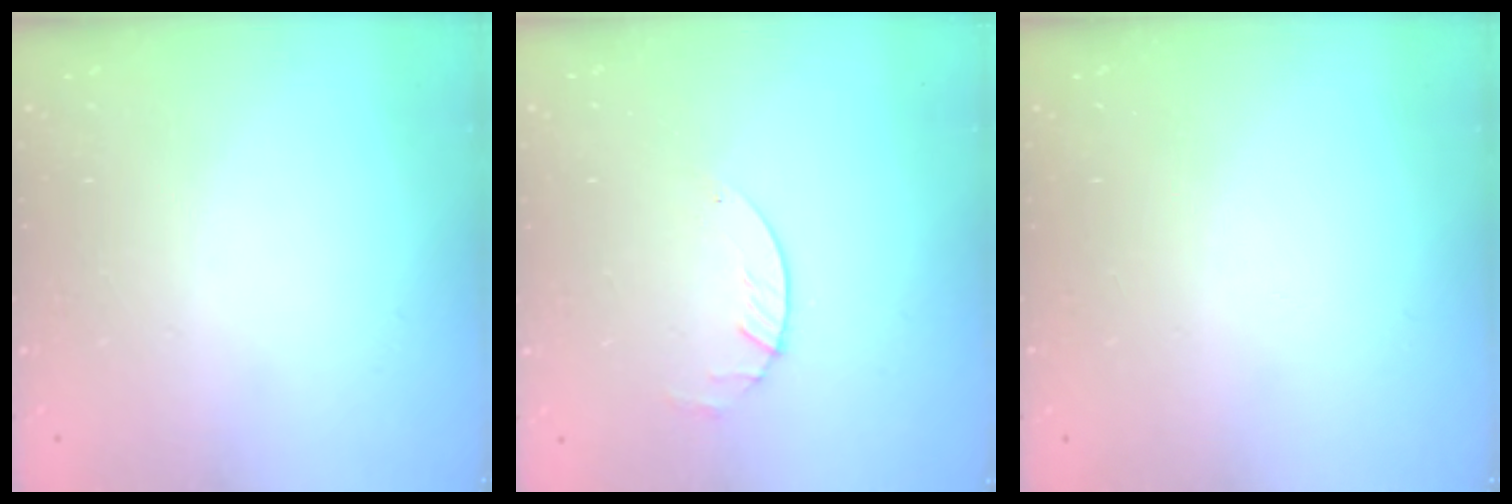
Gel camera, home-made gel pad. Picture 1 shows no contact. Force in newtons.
{"total": 1.7, "press": 1.6, "slide": 0.2}
{"total": 0.0}